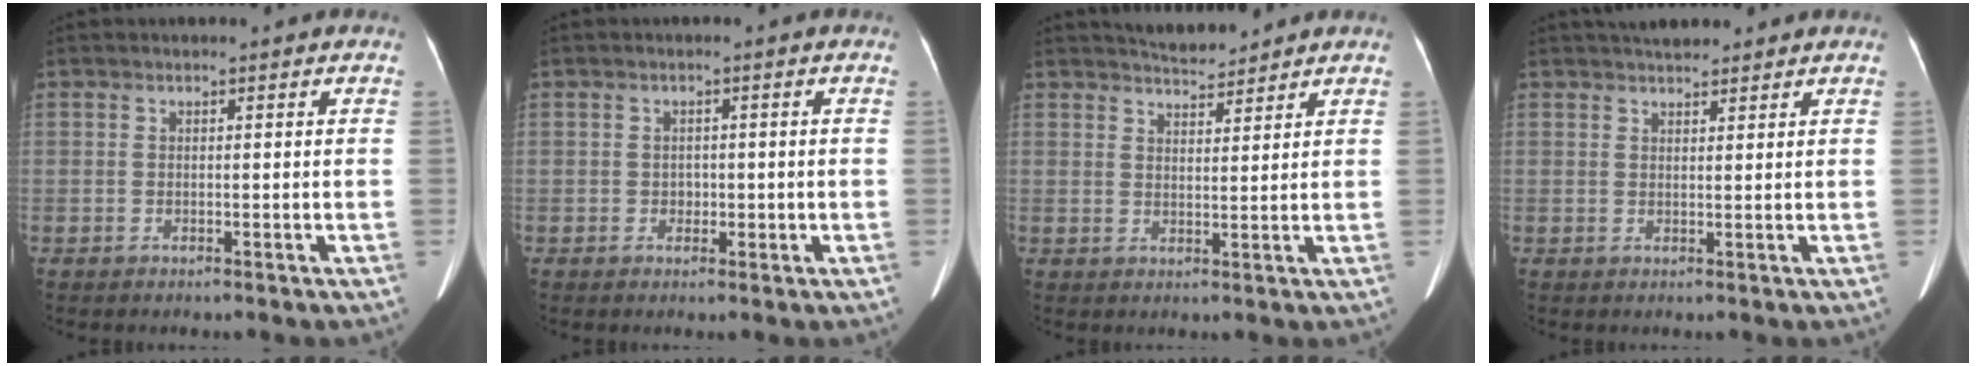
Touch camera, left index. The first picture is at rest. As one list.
[{"total": 1.6, "force": [-0.4, 1.3, 0.9], "torque": [-0.016, 0.002, -0.001]}, {"total": 4.2, "force": [4.1, 0.5, 0.8], "torque": [-0.016, 0.008, 0.069]}, {"total": 4.3, "force": [3.7, 1.5, 1.5], "torque": [-0.015, 0.024, 0.058]}]